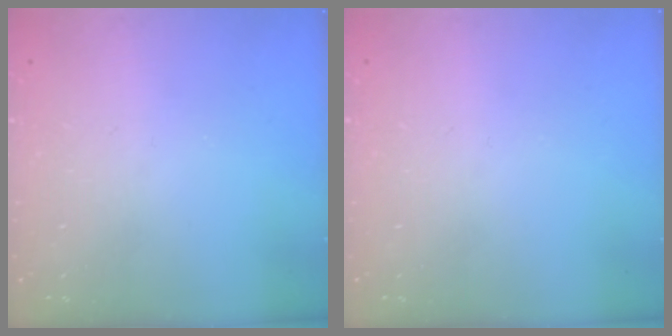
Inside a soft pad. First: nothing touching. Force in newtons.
{"total": 0.0}